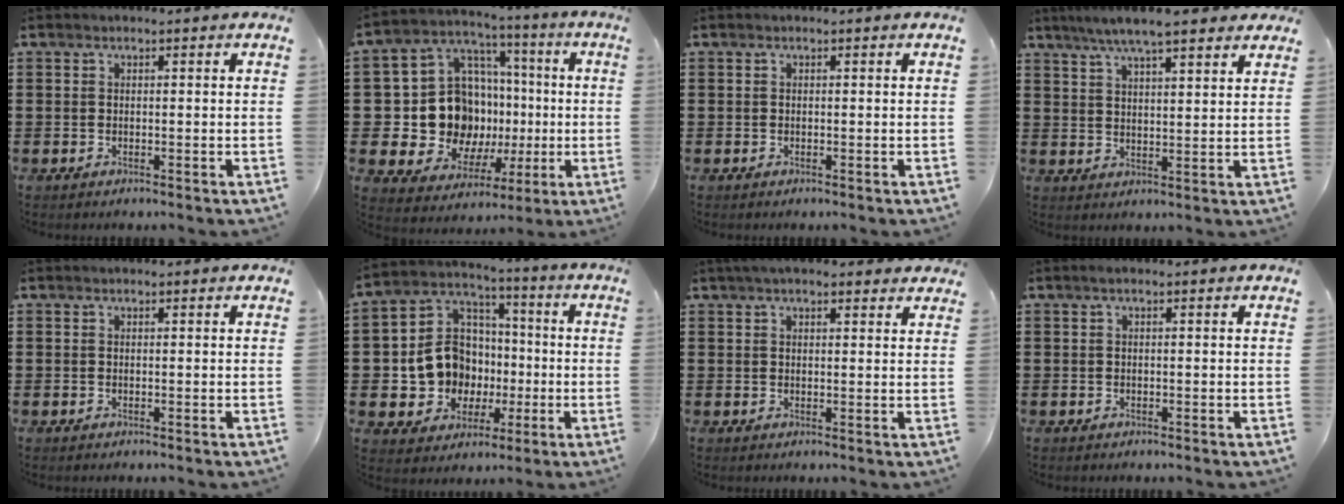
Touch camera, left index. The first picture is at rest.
{"total": 14.4, "force": [-0.8, 12.9, 6.4], "torque": [-0.142, -0.003, -0.002]}
{"total": 0.0}
{"total": 6.5, "force": [5.4, 0.7, 3.5], "torque": [-0.081, -0.008, 0.096]}
{"total": 0.0}
{"total": 10.8, "force": [-1.2, 10.1, 3.7], "torque": [-0.117, 0.003, -0.017]}
{"total": 3.5, "force": [2.9, 0.9, 1.8], "torque": [-0.041, 0.004, 0.053]}
{"total": 0.6, "force": [0.1, 0.1, 0.6], "torque": [-0.010, -0.001, 0.002]}